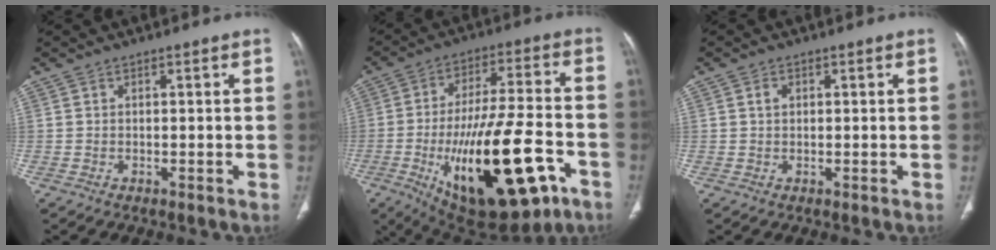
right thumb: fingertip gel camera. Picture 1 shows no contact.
{"total": 26.9, "force": [-10.0, 10.4, 22.6], "torque": [-0.362, 0.028, -0.135]}
{"total": 1.4, "force": [0.4, 1.0, 0.9], "torque": [-0.013, 0.000, 0.007]}